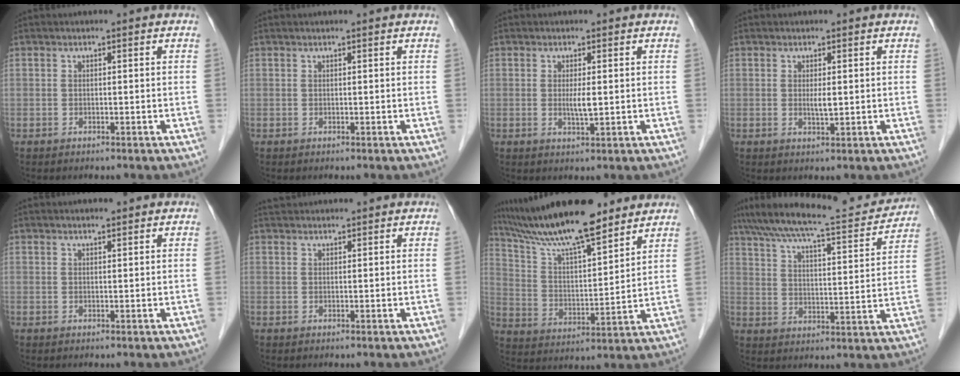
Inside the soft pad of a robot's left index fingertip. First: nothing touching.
{"total": 1.1, "force": [0.9, 0.0, 0.5], "torque": [-0.007, 0.015, 0.017]}
{"total": 2.3, "force": [0.1, 0.2, 2.2], "torque": [-0.046, -0.005, 0.004]}
{"total": 1.6, "force": [0.2, 0.3, 1.6], "torque": [-0.032, -0.004, 0.006]}
{"total": 1.0, "force": [0.9, 0.1, 0.5], "torque": [-0.010, 0.003, 0.017]}
{"total": 2.7, "force": [2.6, 0.5, 0.5], "torque": [-0.006, 0.033, 0.045]}
{"total": 16.7, "force": [14.1, 2.1, 8.7], "torque": [-0.156, 0.013, 0.249]}
{"total": 19.5, "force": [18.0, 1.6, 7.2], "torque": [-0.130, -0.003, 0.258]}